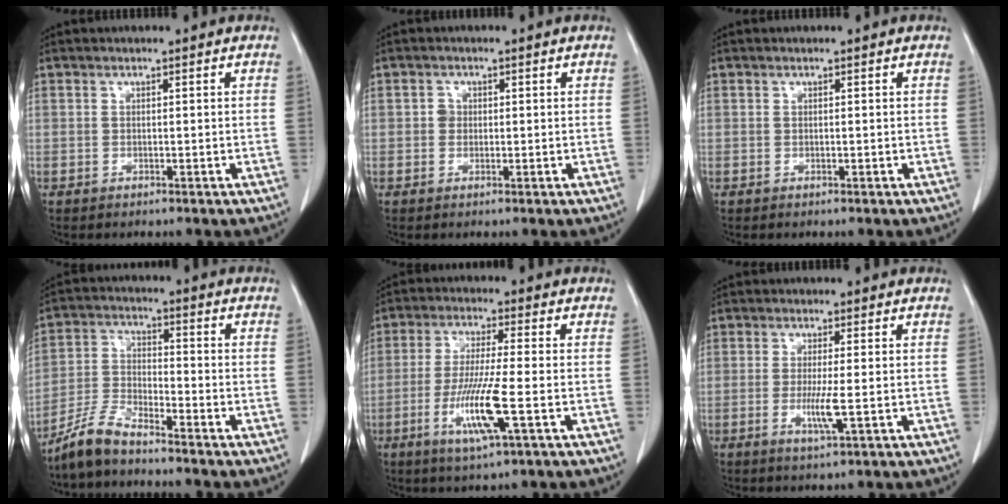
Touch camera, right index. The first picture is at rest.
{"total": 1.3, "force": [0.1, 1.2, 0.5], "torque": [-0.004, 0.003, 0.000]}
{"total": 0.0}
{"total": 6.7, "force": [-6.0, 0.9, 2.8], "torque": [-0.064, -0.012, -0.124]}
{"total": 9.8, "force": [-3.1, 0.0, 9.3], "torque": [-0.185, -0.018, -0.061]}
{"total": 4.0, "force": [-0.8, -0.1, 3.9], "torque": [-0.080, -0.011, -0.016]}